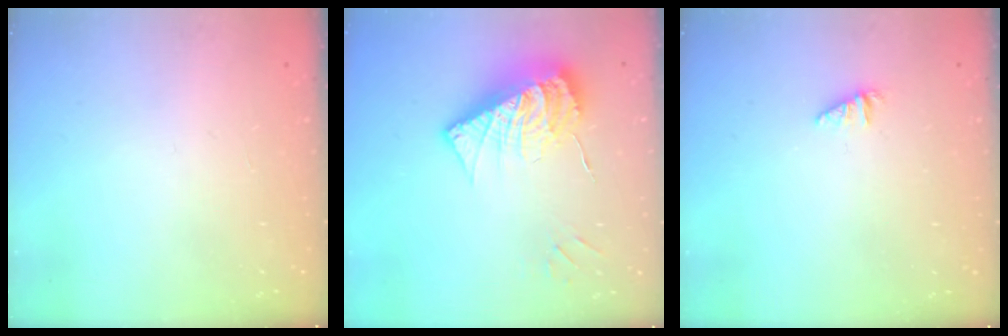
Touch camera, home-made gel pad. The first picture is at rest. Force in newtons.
{"total": 19.3, "press": 19.2, "slide": 1.7}
{"total": 1.1, "press": 1.1, "slide": 0.1}